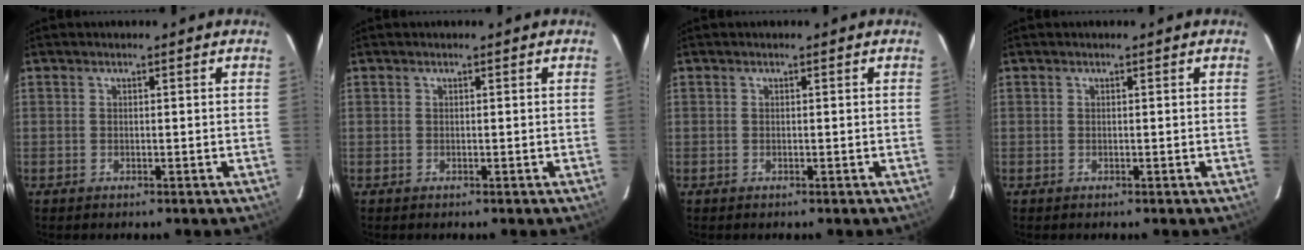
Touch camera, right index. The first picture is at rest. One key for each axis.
{"total": 0.0}
{"total": 0.0}
{"total": 0.0}